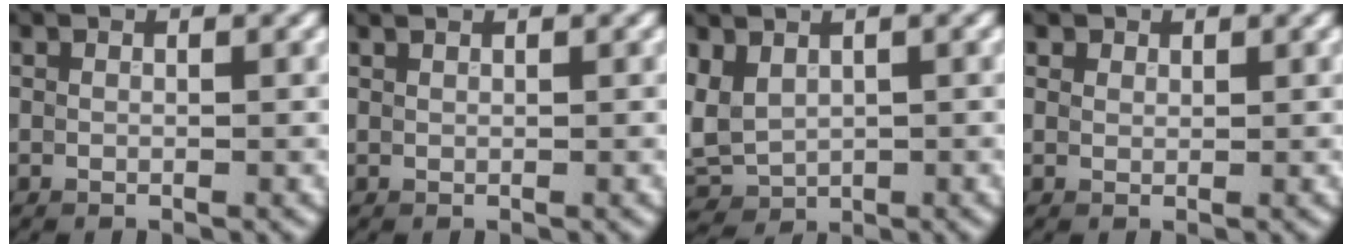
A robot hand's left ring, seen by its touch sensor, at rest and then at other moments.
{"total": 0.5, "force": [0.4, 0.1, 0.3], "torque": [-0.008, -0.001, 0.007]}
{"total": 3.0, "force": [0.6, 2.2, 1.9], "torque": [-0.048, 0.003, 0.012]}
{"total": 1.3, "force": [0.9, 0.9, 0.3], "torque": [-0.010, -0.011, 0.021]}